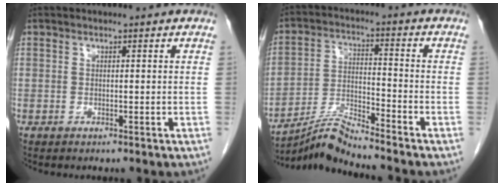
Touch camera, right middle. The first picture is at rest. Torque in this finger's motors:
{"motor_torque": [-0.25, -0.17, -0.08, 0.02]}